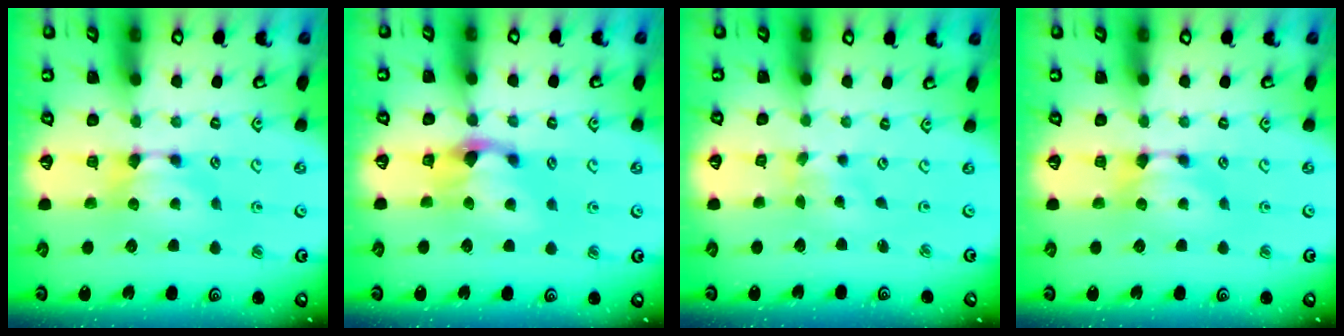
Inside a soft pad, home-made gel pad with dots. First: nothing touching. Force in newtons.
{"total": 2.8, "press": 2.2, "slide": 1.7}
{"total": 2.3, "press": 2.1, "slide": 0.9}
{"total": 0.0}